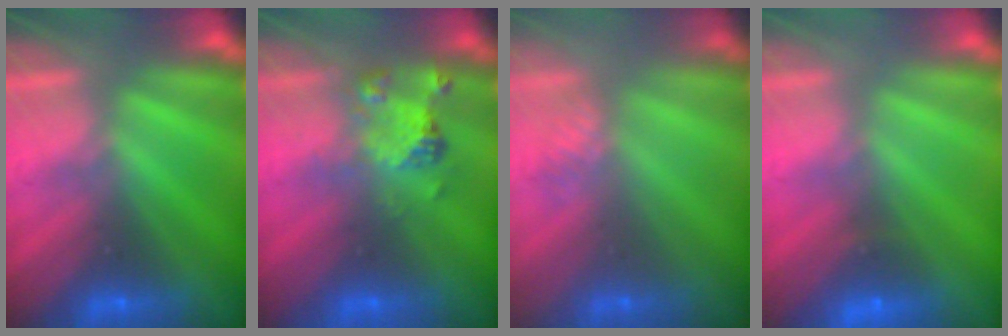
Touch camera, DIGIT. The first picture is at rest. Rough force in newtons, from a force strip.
{"total": 2.4}
{"total": 2.7}
{"total": 2.4}